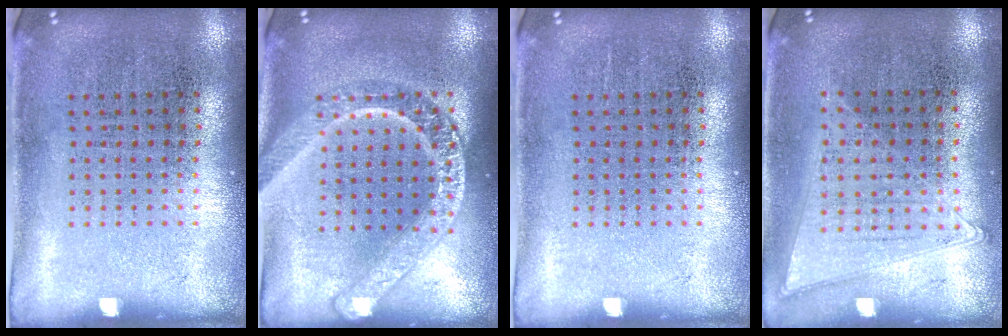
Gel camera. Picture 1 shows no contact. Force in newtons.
{"total": 2.6, "press": 2.6, "slide": 0.3}
{"total": 0.0}
{"total": 1.0, "press": 1.0, "slide": 0.3}